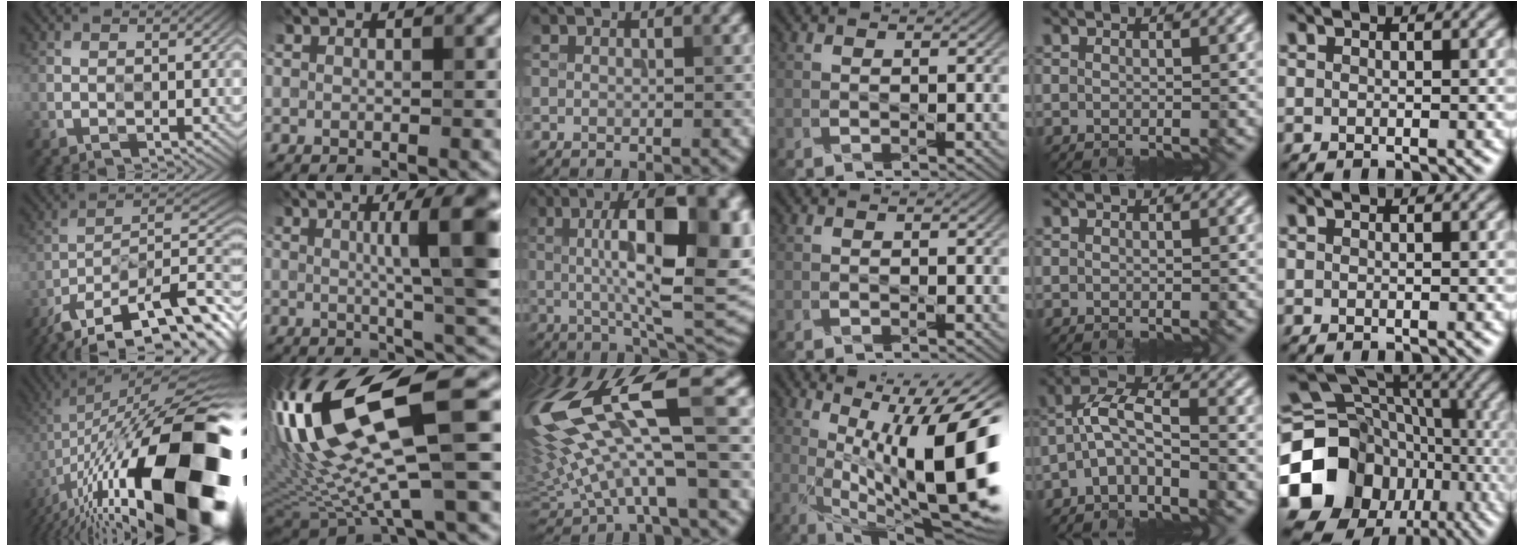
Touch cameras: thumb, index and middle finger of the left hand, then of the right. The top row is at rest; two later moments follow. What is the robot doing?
{"motion": "open", "object": "glasses case"}